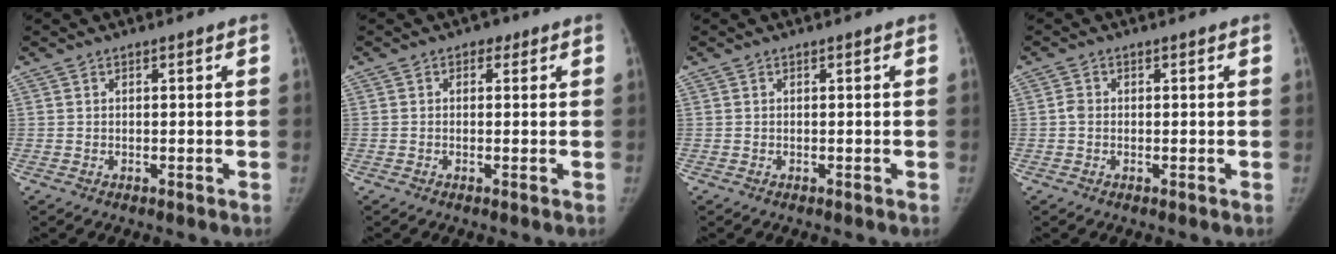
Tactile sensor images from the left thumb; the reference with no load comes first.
{"total": 1.6, "force": [0.7, 1.3, 0.7], "torque": [0.005, 0.000, 0.001]}
{"total": 0.0}
{"total": 1.5, "force": [0.0, 1.2, 0.8], "torque": [-0.009, 0.003, -0.002]}